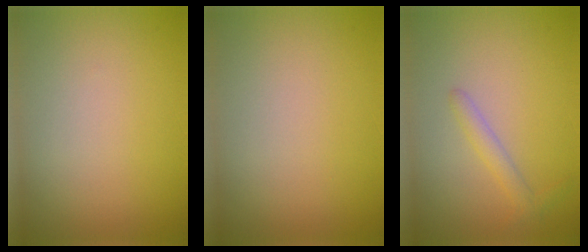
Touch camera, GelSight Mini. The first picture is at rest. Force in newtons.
{"total": 0.0}
{"total": 1.5, "press": 1.5, "slide": 0.1}